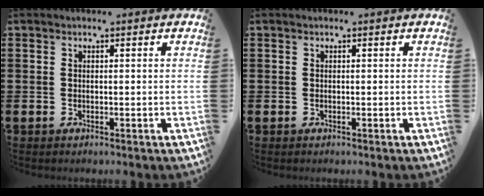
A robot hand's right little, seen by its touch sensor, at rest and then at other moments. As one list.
[{"total": 0.0}]